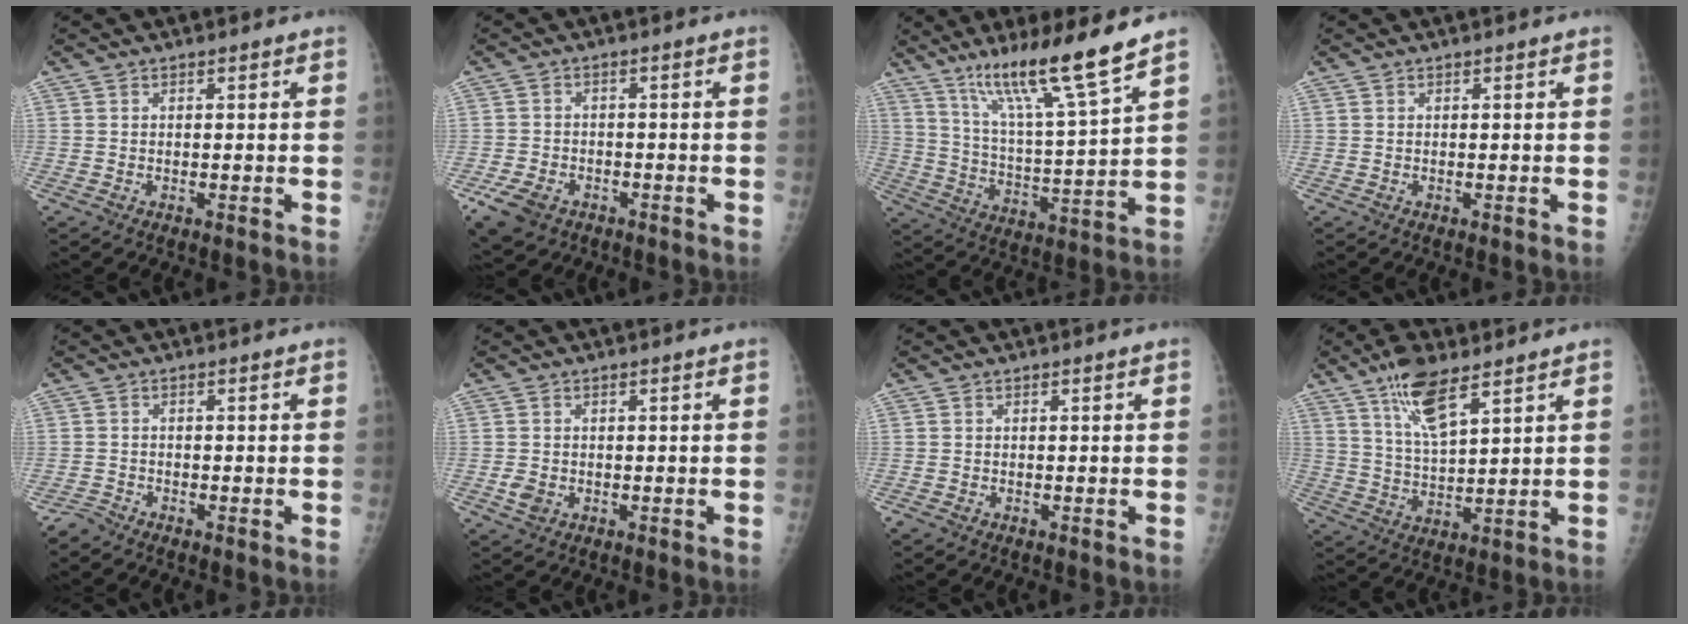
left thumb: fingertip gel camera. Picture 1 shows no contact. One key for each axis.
{"total": 7.4, "fx": -4.0, "fy": 5.2, "fz": 3.5, "tx": -0.070, "ty": 0.015, "tz": -0.061}
{"total": 15.2, "fx": 11.0, "fy": 0.1, "fz": 10.5, "tx": -0.175, "ty": -0.064, "tz": 0.195}
{"total": 0.0}
{"total": 1.8, "fx": -1.8, "fy": 0.2, "fz": -0.1, "tx": 0.001, "ty": -0.006, "tz": -0.043}
{"total": 2.6, "fx": -0.7, "fy": 2.1, "fz": 1.3, "tx": -0.018, "ty": 0.001, "tz": -0.009}
{"total": 1.0, "fx": -0.6, "fy": 0.7, "fz": 0.5, "tx": -0.011, "ty": -0.001, "tz": -0.013}
{"total": 9.8, "fx": 6.2, "fy": 3.1, "fz": 6.9, "tx": -0.122, "ty": -0.027, "tz": 0.121}